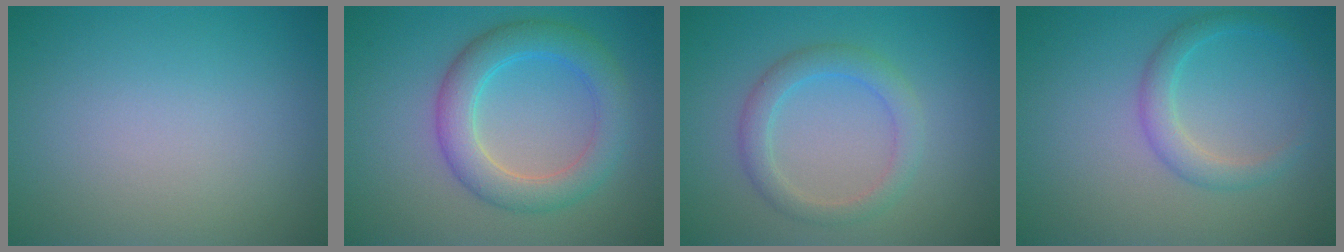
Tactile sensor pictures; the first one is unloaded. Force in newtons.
{"total": 5.0, "press": 5.0, "slide": 0.1}
{"total": 2.9, "press": 2.8, "slide": 0.1}
{"total": 2.3, "press": 2.3, "slide": 0.2}